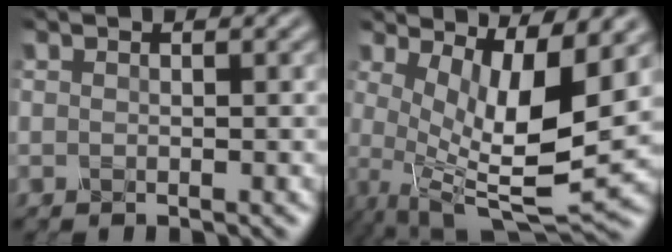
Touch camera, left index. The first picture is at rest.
{"total": 8.9, "force": [0.9, 2.8, 8.4], "torque": [-0.156, -0.021, 0.030]}